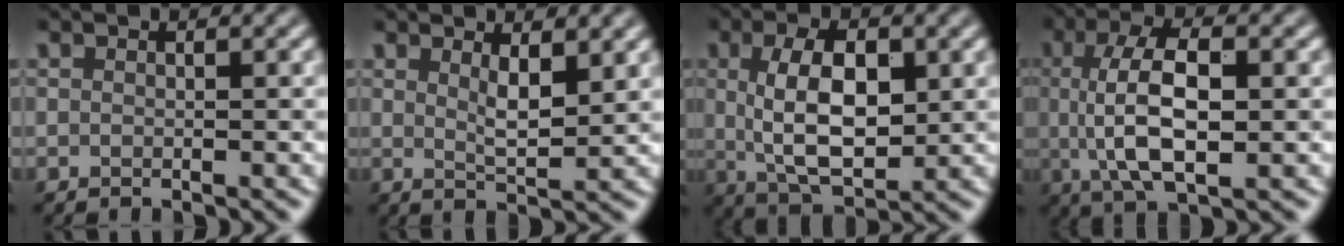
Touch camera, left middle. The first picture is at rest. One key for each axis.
{"total": 2.5, "fx": 1.4, "fy": 0.6, "fz": 2.0, "tx": -0.033, "ty": -0.008, "tz": 0.028}
{"total": 7.2, "fx": 1.0, "fy": 3.5, "fz": 6.2, "tx": -0.116, "ty": 0.000, "tz": 0.020}
{"total": 7.7, "fx": 0.3, "fy": 3.0, "fz": 7.1, "tx": -0.136, "ty": 0.004, "tz": 0.002}